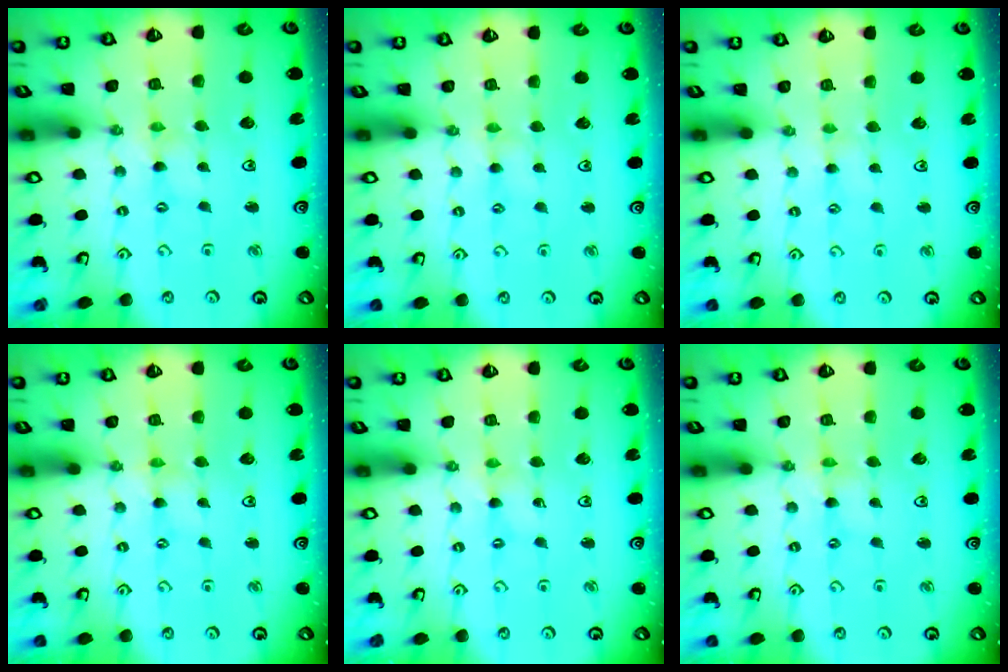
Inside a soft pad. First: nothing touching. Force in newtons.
{"total": 2.3, "press": 2.3, "slide": 0.5}
{"total": 1.7, "press": 1.7, "slide": 0.4}
{"total": 0.0}
{"total": 0.0}
{"total": 0.0}